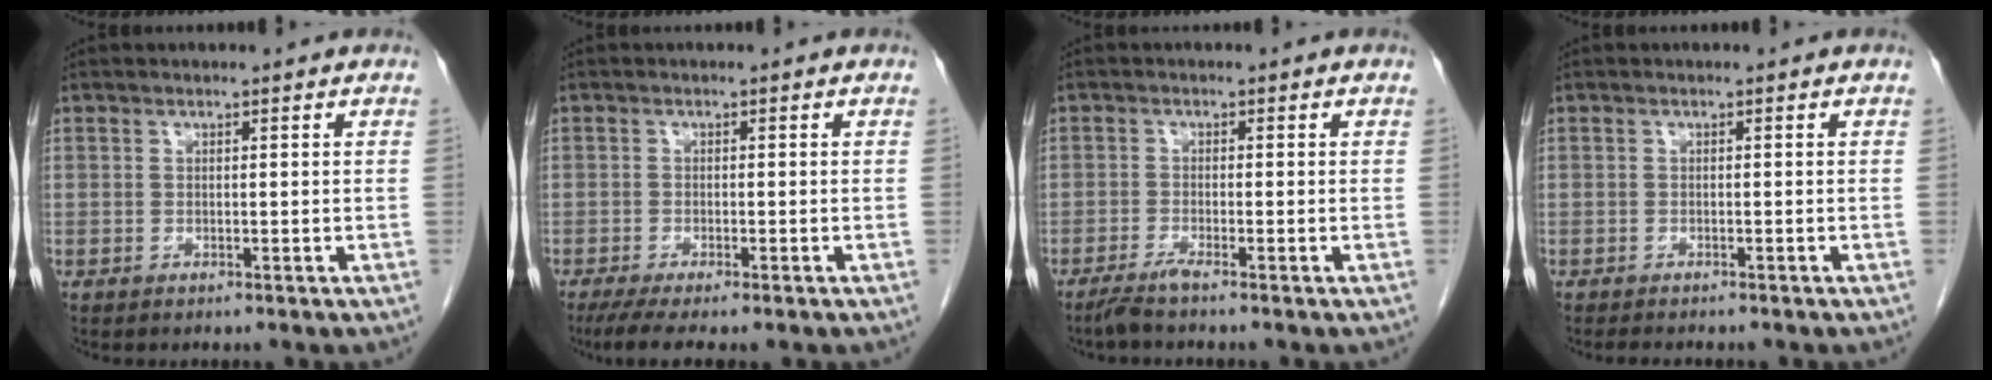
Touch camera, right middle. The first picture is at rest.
{"total": 5.6, "force": [-4.1, 0.7, 3.7], "torque": [-0.058, -0.014, -0.065]}
{"total": 2.4, "force": [-2.0, -0.5, 1.3], "torque": [-0.036, -0.006, -0.044]}
{"total": 3.2, "force": [-2.7, 0.8, 1.4], "torque": [-0.020, -0.006, -0.031]}